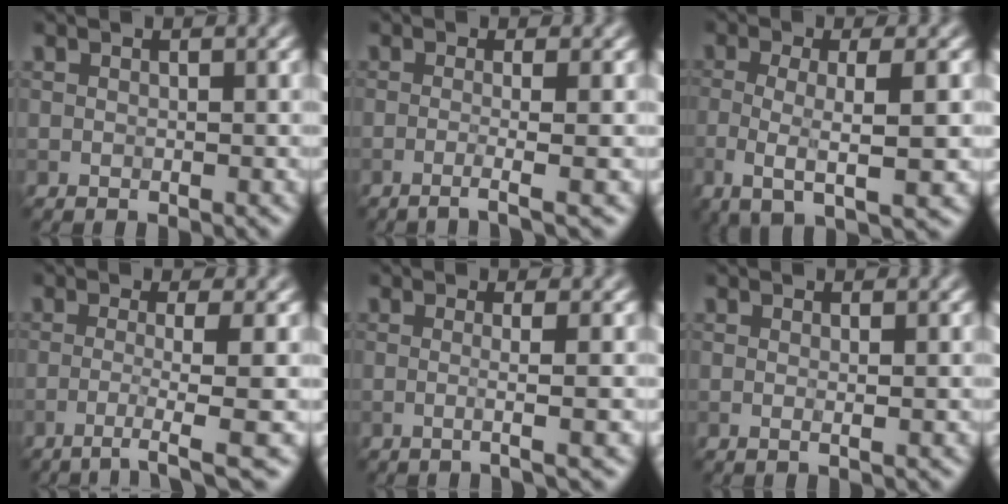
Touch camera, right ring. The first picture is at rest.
{"total": 3.2, "force": [-0.7, 0.9, 3.0], "torque": [-0.031, -0.006, -0.025]}
{"total": 5.9, "force": [-1.1, 1.6, 5.6], "torque": [-0.094, -0.010, -0.022]}
{"total": 4.3, "force": [-1.4, 0.6, 4.0], "torque": [-0.058, 0.000, -0.035]}
{"total": 2.8, "force": [-0.1, 0.8, 2.6], "torque": [-0.033, -0.003, -0.029]}
{"total": 0.8, "force": [0.0, 0.2, 0.8], "torque": [-0.008, -0.003, -0.003]}